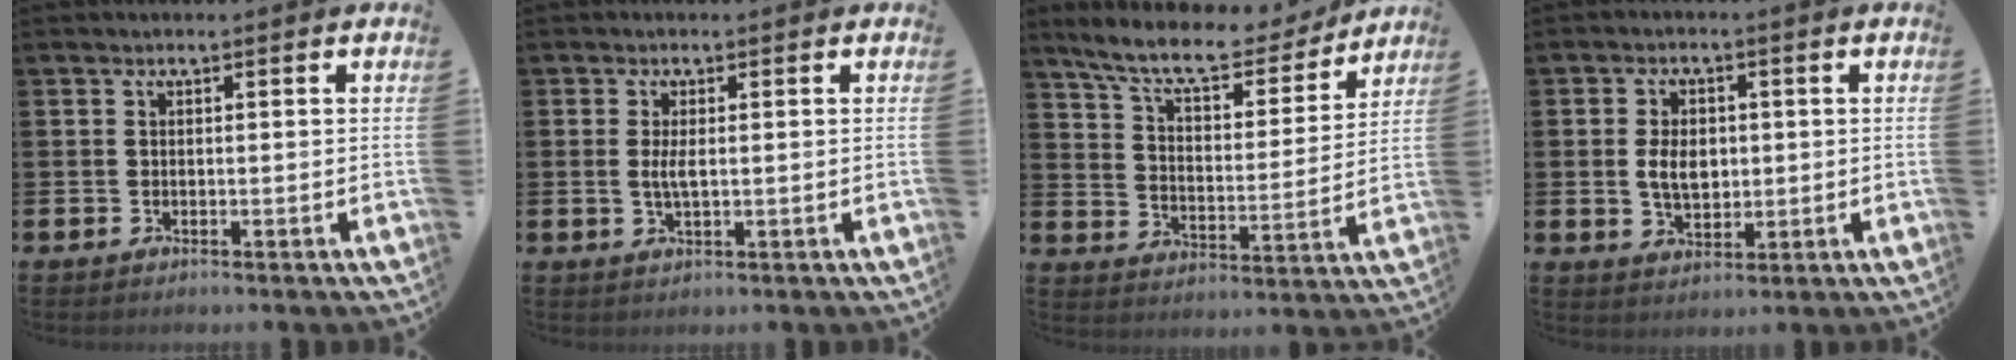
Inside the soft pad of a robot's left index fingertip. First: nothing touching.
{"total": 2.2, "force": [0.2, 0.7, 2.1], "torque": [-0.034, -0.001, -0.001]}
{"total": 9.8, "force": [8.7, 2.2, 3.8], "torque": [-0.104, -0.052, 0.150]}
{"total": 4.7, "force": [0.4, 3.0, 3.5], "torque": [-0.059, 0.006, 0.003]}